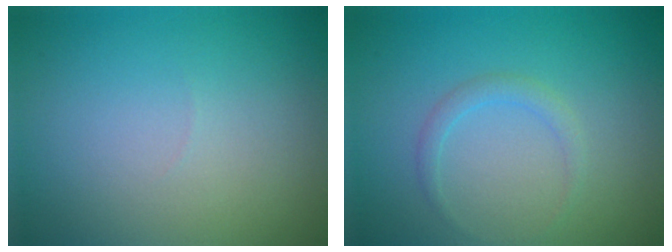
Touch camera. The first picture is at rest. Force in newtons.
{"total": 1.2, "press": 1.2, "slide": 0.0}